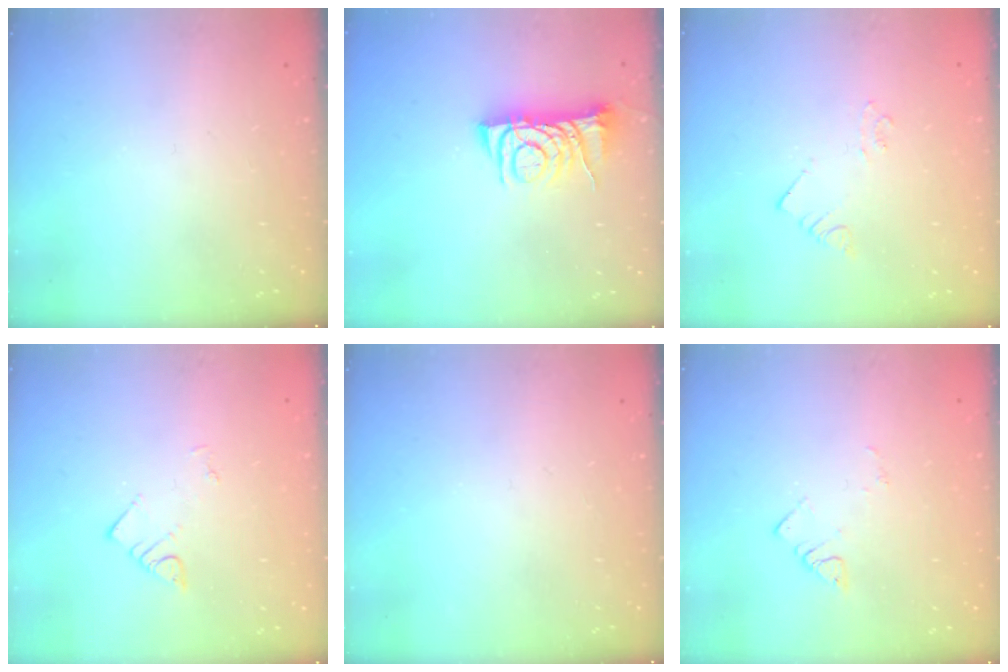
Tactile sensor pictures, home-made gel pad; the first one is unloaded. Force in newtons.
{"total": 8.1, "press": 8.1, "slide": 0.9}
{"total": 2.3, "press": 2.3, "slide": 0.1}
{"total": 3.4, "press": 3.4, "slide": 0.4}
{"total": 0.0}
{"total": 3.5, "press": 3.5, "slide": 0.3}